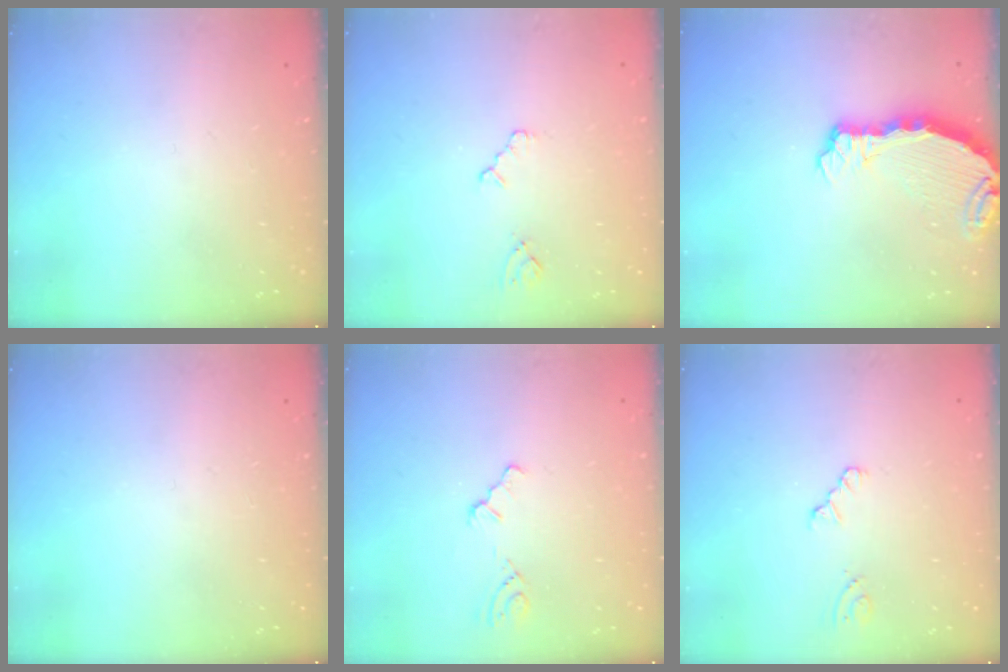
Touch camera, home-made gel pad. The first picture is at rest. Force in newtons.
{"total": 2.9, "press": 2.9, "slide": 0.5}
{"total": 5.7, "press": 5.6, "slide": 0.6}
{"total": 0.0}
{"total": 1.8, "press": 1.8, "slide": 0.3}
{"total": 1.3, "press": 1.2, "slide": 0.2}